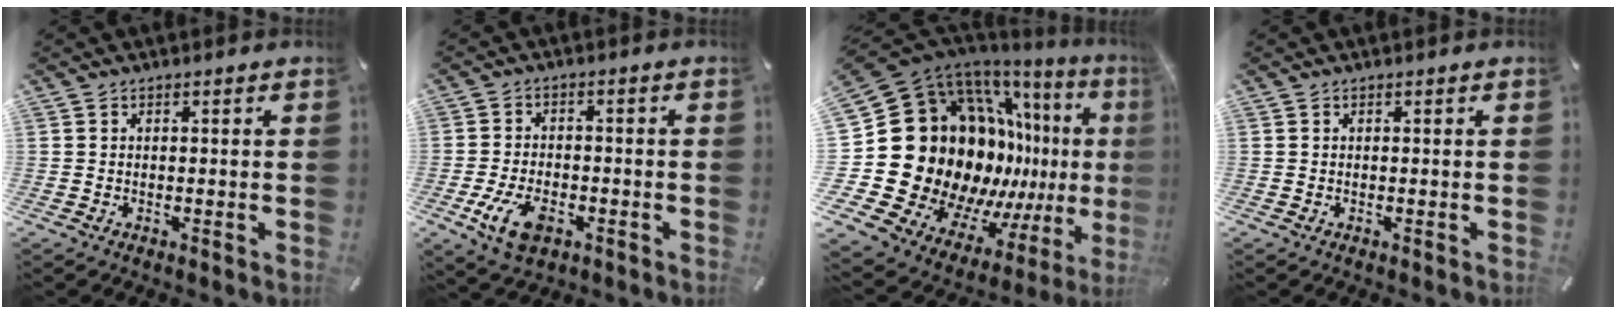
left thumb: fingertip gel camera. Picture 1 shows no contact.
{"total": 8.6, "force": [-3.6, 5.2, 5.9], "torque": [-0.127, 0.003, -0.068]}
{"total": 29.5, "force": [1.0, 22.1, 19.4], "torque": [-0.340, -0.097, 0.091]}
{"total": 0.0}